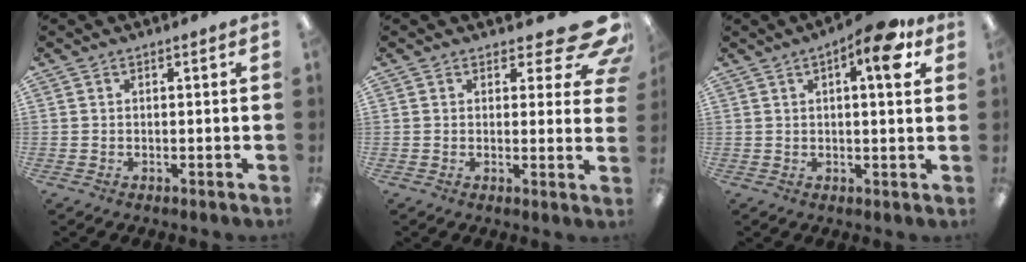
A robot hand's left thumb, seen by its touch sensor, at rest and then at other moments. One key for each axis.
{"total": 9.8, "fx": 6.4, "fy": 3.7, "fz": 6.3, "tx": -0.073, "ty": -0.038, "tz": 0.112}
{"total": 9.1, "fx": 4.2, "fy": 2.8, "fz": 7.6, "tx": -0.104, "ty": -0.012, "tz": 0.062}